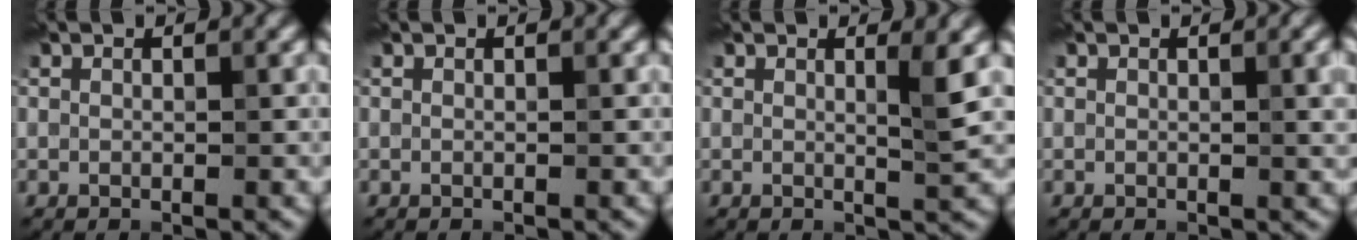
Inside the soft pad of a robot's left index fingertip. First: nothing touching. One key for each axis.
{"total": 0.5, "fx": -0.3, "fy": 0.2, "fz": 0.4, "tx": 0.002, "ty": 0.001, "tz": -0.008}
{"total": 2.2, "fx": 0.5, "fy": 0.4, "fz": 2.1, "tx": -0.030, "ty": -0.004, "tz": 0.005}
{"total": 2.2, "fx": 0.4, "fy": 0.6, "fz": 2.1, "tx": -0.020, "ty": 0.003, "tz": 0.003}